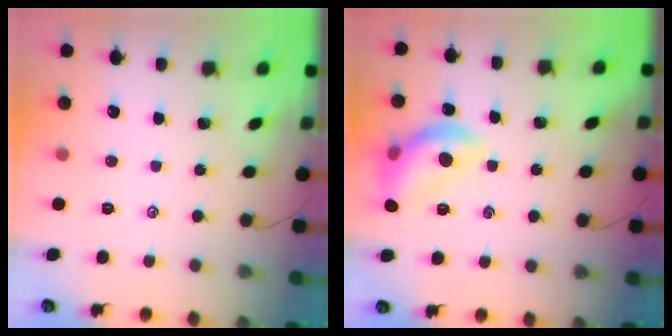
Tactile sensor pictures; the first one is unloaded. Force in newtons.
{"total": 12.5, "press": 12.5, "slide": 0.8}